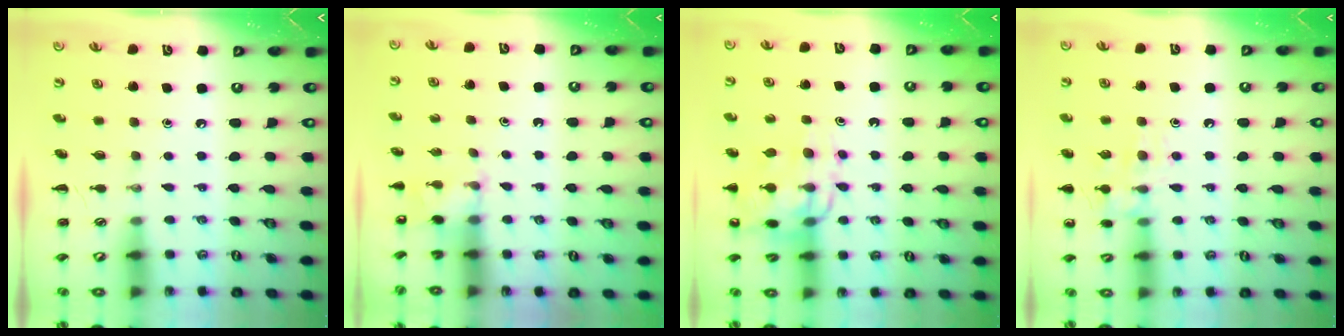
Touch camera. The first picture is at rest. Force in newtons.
{"total": 3.6, "press": 3.4, "slide": 1.2}
{"total": 12.6, "press": 12.2, "slide": 3.2}
{"total": 10.8, "press": 10.7, "slide": 1.4}